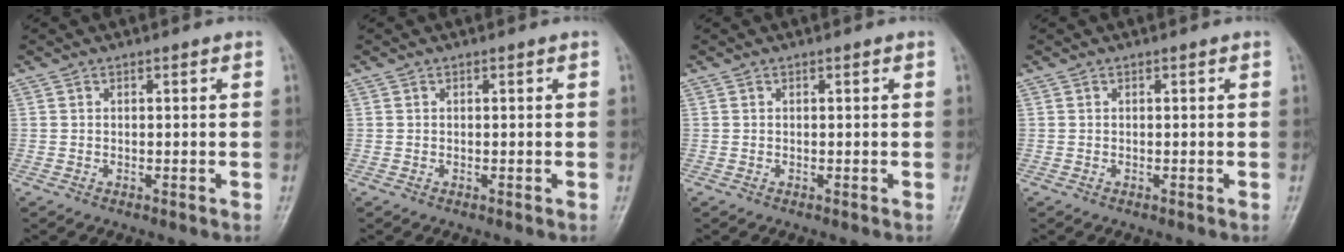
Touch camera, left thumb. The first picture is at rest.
{"total": 0.0}
{"total": 0.0}
{"total": 0.0}